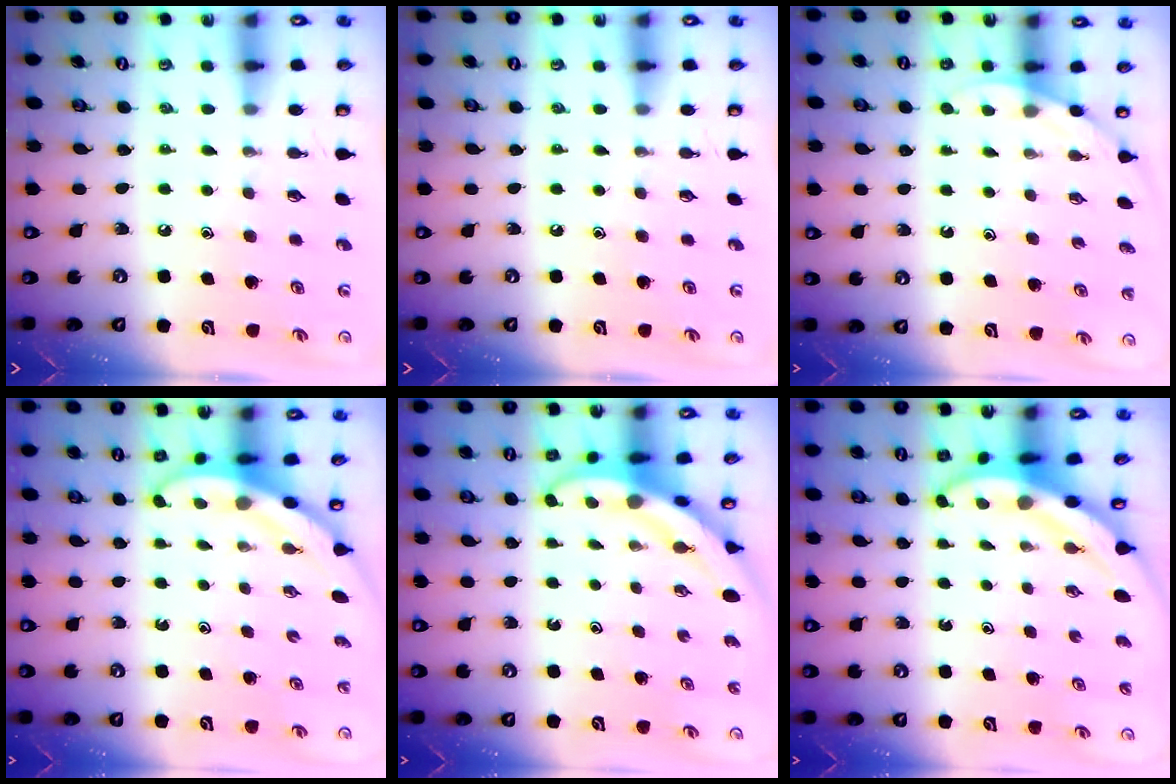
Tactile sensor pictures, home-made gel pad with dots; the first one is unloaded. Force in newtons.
{"total": 0.0}
{"total": 2.6, "press": 2.6, "slide": 0.1}
{"total": 3.0, "press": 3.0, "slide": 0.1}
{"total": 3.9, "press": 3.8, "slide": 0.6}
{"total": 4.0, "press": 3.9, "slide": 0.5}